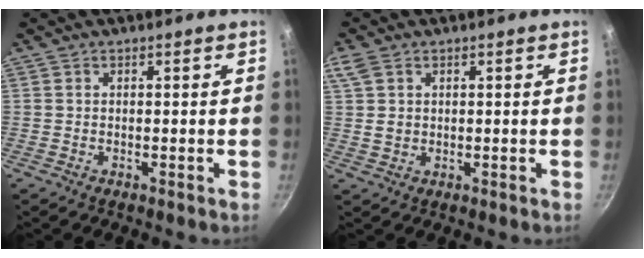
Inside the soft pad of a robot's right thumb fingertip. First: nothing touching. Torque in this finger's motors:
{"motor_torque": [-0.53, 0.64, 0.34, -0.23, 0.07]}